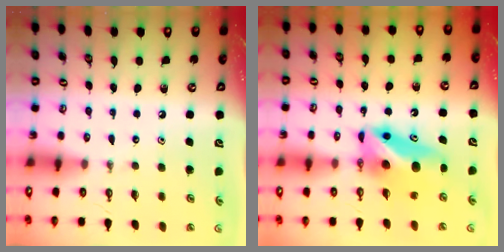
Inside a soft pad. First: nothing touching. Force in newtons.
{"total": 9.2, "press": 7.9, "slide": 4.8}